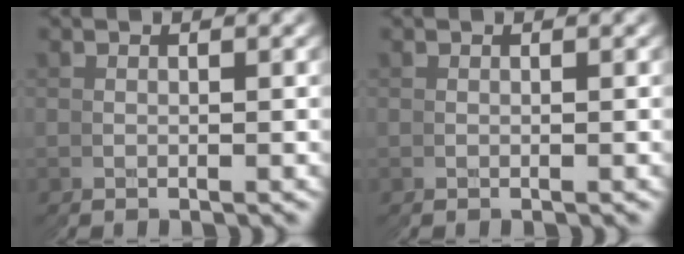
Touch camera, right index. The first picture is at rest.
{"total": 0.0}